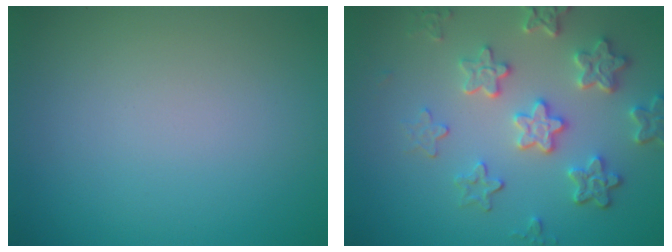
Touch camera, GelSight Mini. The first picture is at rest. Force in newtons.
{"total": 5.4, "press": 4.3, "slide": 3.2}